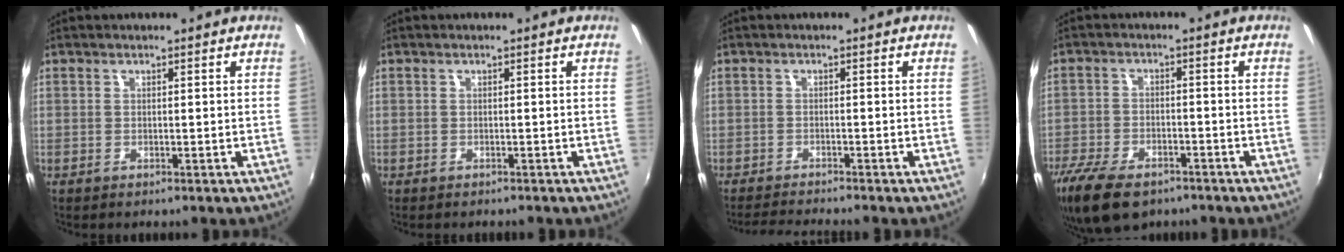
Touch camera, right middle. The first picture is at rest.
{"total": 0.7, "force": [-0.6, 0.3, 0.2], "torque": [-0.004, -0.003, -0.012]}
{"total": 4.3, "force": [-4.1, -0.8, 1.1], "torque": [-0.037, -0.012, -0.074]}
{"total": 14.1, "force": [-9.9, 6.6, 7.6], "torque": [-0.192, -0.035, -0.172]}